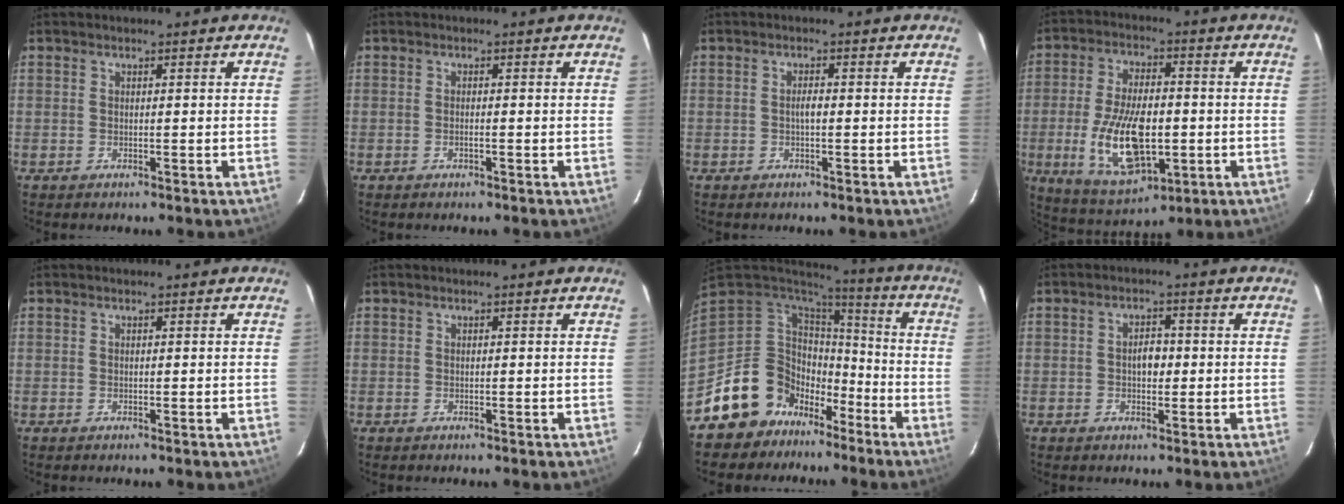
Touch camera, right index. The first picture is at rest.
{"total": 0.6, "force": [-0.4, 0.1, 0.4], "torque": [-0.007, 0.000, -0.008]}
{"total": 1.4, "force": [-0.2, 0.5, 1.3], "torque": [-0.025, 0.004, -0.005]}
{"total": 16.2, "force": [-2.9, 7.8, 13.9], "torque": [-0.274, -0.015, -0.037]}
{"total": 0.0}
{"total": 0.0}
{"total": 14.4, "force": [-9.6, 10.6, 1.8], "torque": [-0.064, 0.038, -0.157]}
{"total": 3.1, "force": [-0.1, 2.0, 2.4], "torque": [-0.041, 0.008, -0.002]}